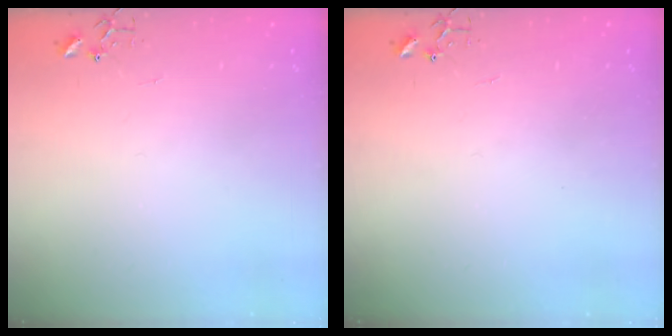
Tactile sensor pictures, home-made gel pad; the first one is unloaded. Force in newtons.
{"total": 0.0}